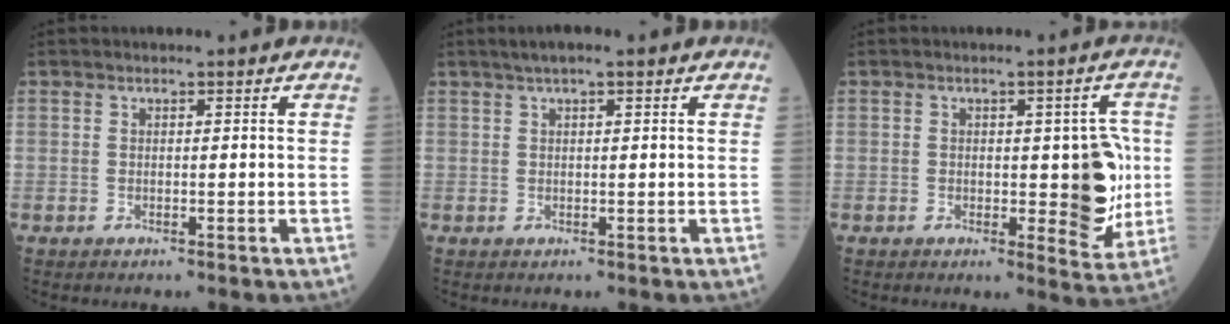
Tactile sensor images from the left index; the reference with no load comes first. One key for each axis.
{"total": 4.0, "fx": 2.9, "fy": 0.6, "fz": 2.7, "tx": -0.046, "ty": 0.027, "tz": 0.052}
{"total": 7.3, "fx": -0.2, "fy": 3.1, "fz": 6.6, "tx": -0.075, "ty": 0.004, "tz": 0.009}